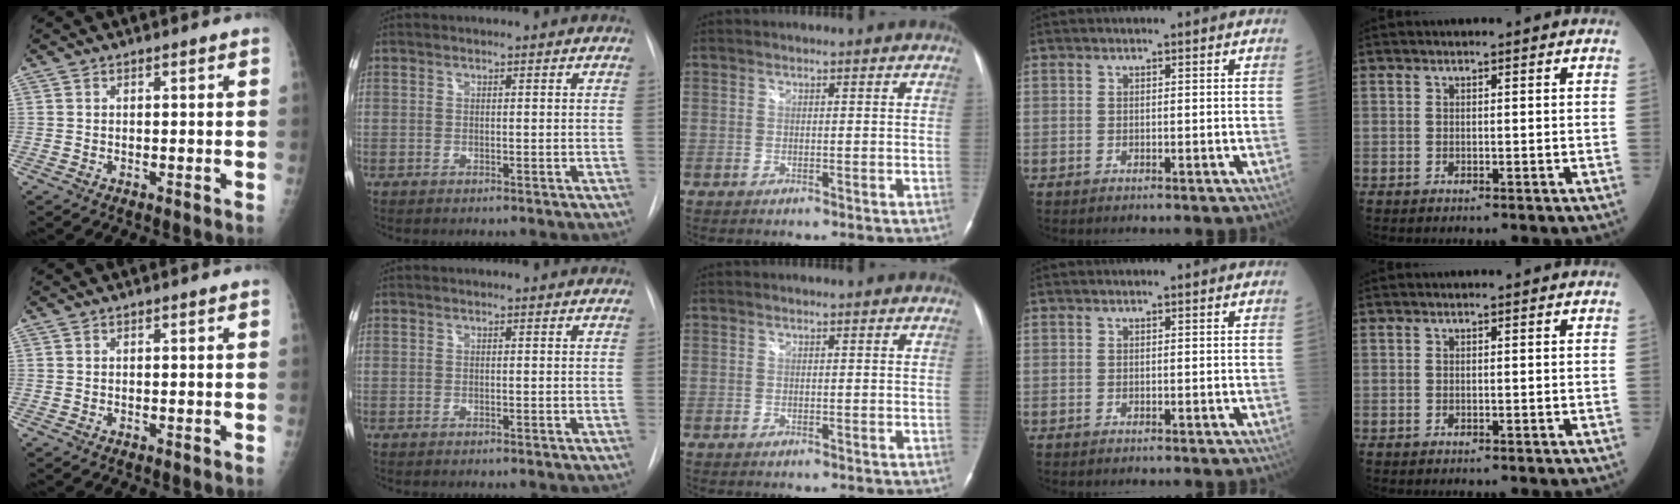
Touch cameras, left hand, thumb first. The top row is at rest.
{}